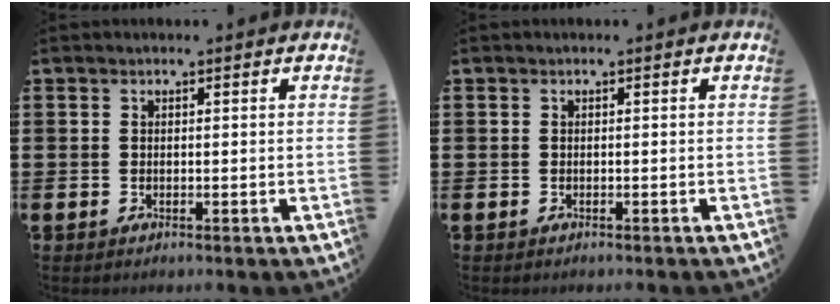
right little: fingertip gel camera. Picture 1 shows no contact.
{"total": 0.0}